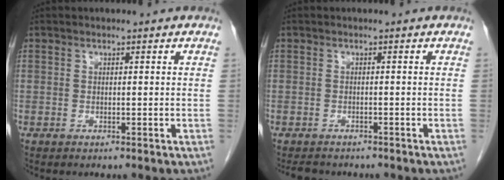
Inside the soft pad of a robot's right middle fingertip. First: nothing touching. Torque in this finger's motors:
{"motor_torque": [0.10, 0.05, 0.00, 0.00]}